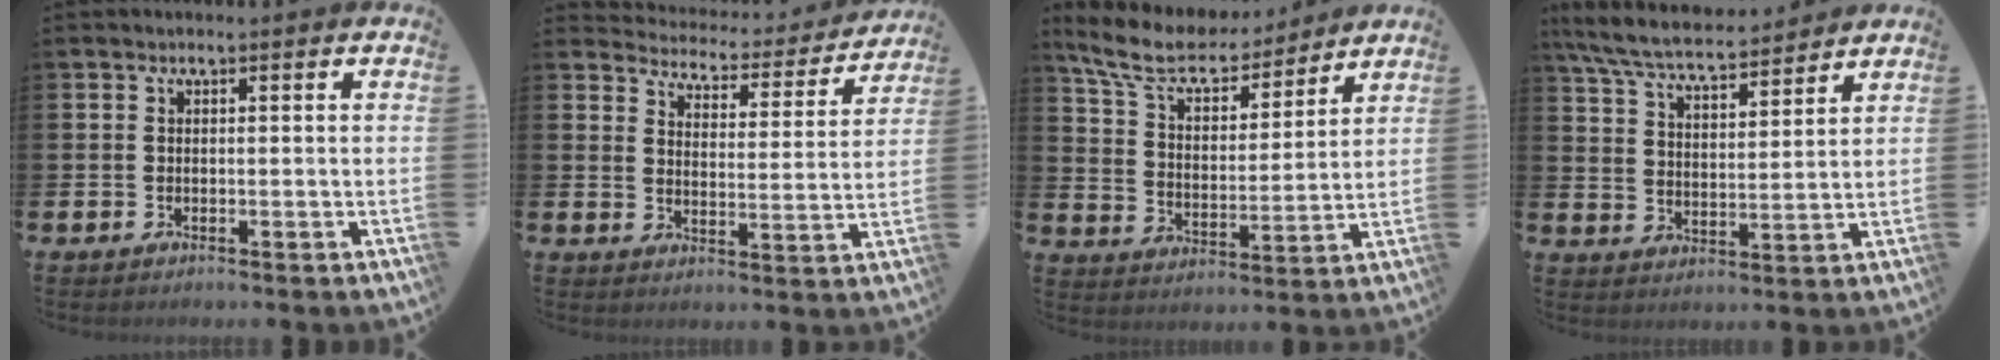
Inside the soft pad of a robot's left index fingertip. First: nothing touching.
{"total": 4.5, "force": [4.4, 0.8, 0.4], "torque": [-0.028, -0.042, 0.069]}
{"total": 9.4, "force": [8.5, 2.5, 3.2], "torque": [-0.110, -0.049, 0.152]}
{"total": 7.5, "force": [7.0, 1.1, 2.4], "torque": [-0.076, -0.038, 0.124]}